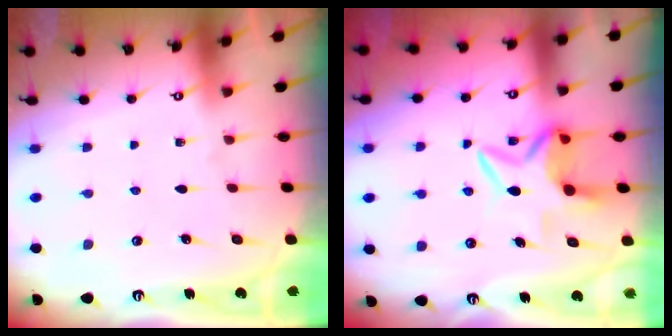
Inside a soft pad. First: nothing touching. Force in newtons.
{"total": 6.9, "press": 6.9, "slide": 0.9}